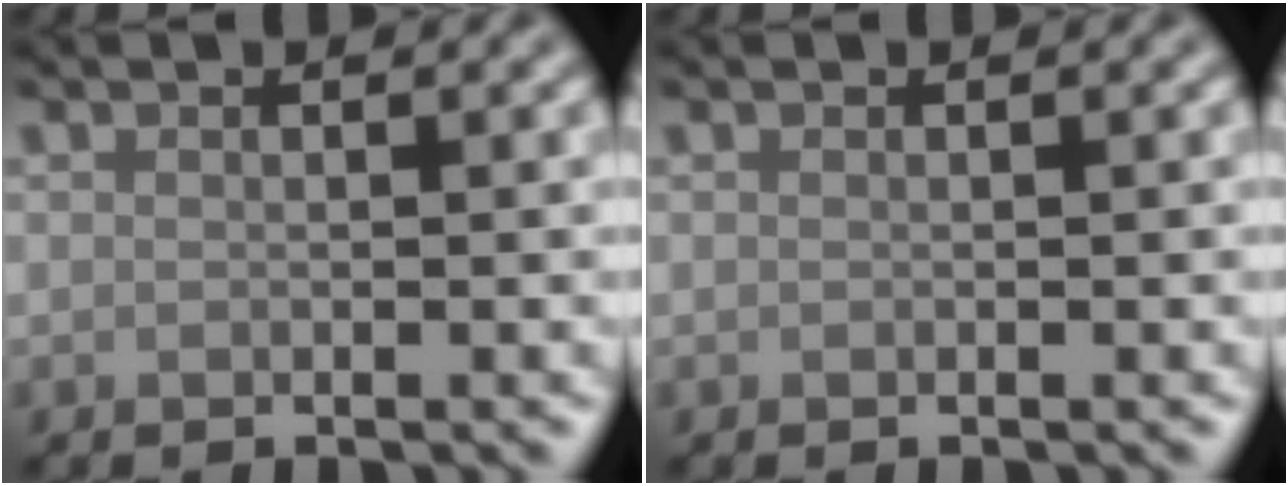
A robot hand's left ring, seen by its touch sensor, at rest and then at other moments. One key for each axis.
{"total": 0.0}